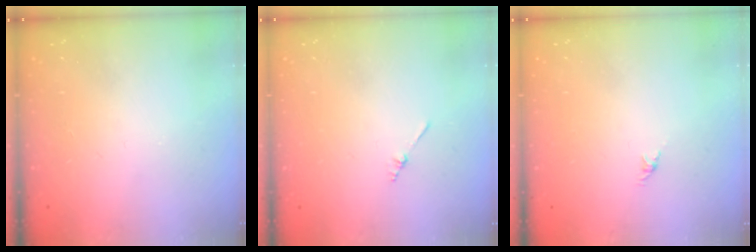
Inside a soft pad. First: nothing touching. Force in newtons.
{"total": 1.3, "press": 1.3, "slide": 0.3}
{"total": 0.0}